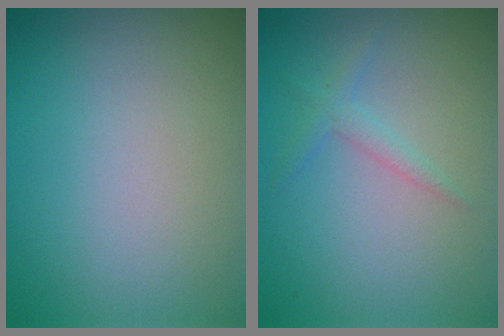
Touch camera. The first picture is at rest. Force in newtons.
{"total": 1.4, "press": 1.4, "slide": 0.0}